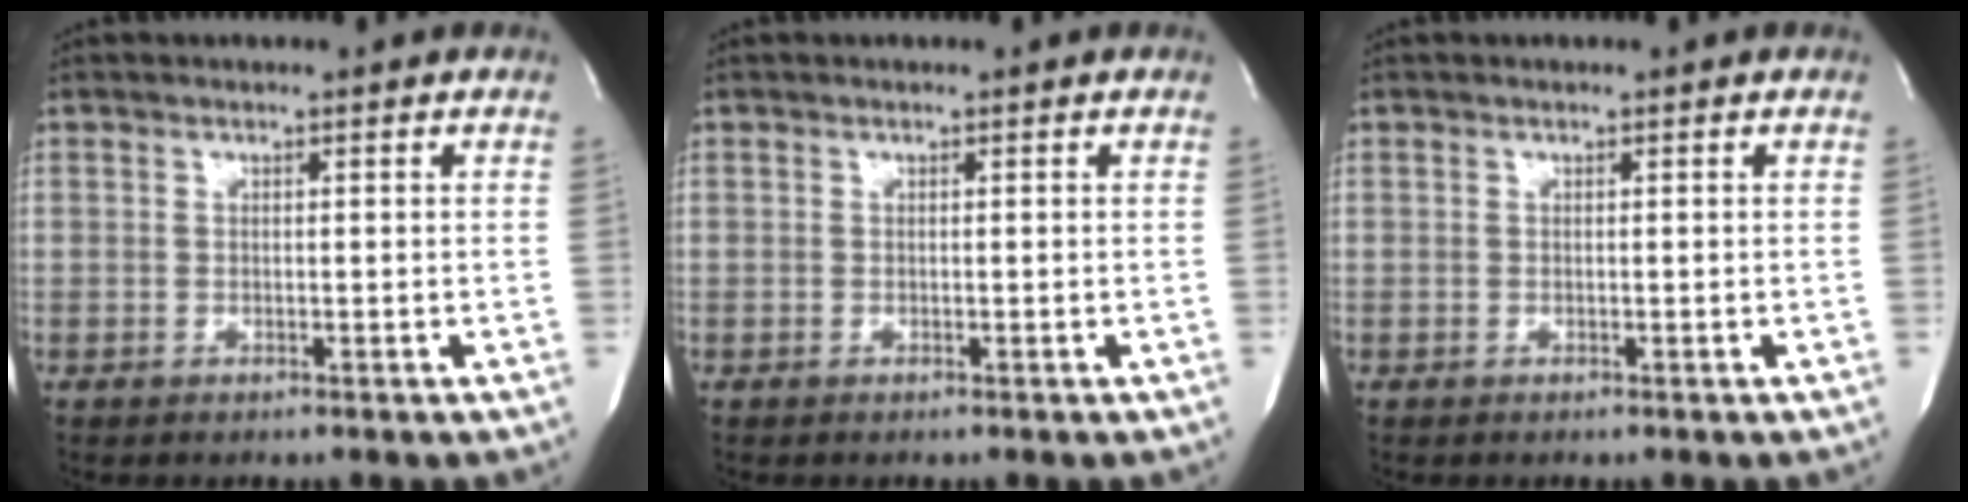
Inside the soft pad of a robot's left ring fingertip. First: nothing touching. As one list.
[{"total": 0.0}, {"total": 0.0}]